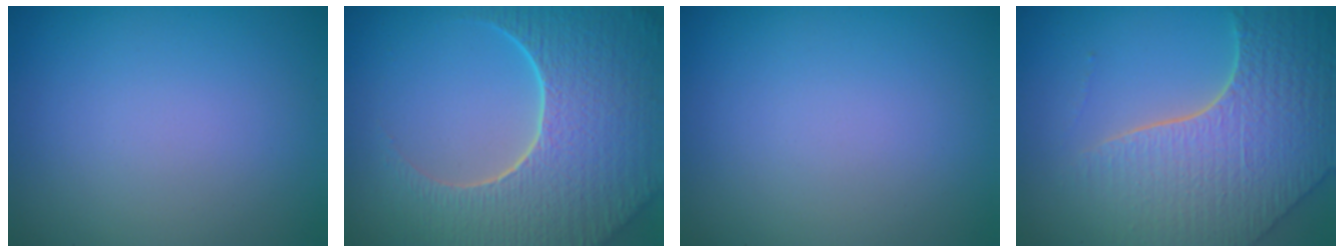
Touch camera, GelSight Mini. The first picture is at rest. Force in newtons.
{"total": 9.1, "press": 6.5, "slide": 6.3}
{"total": 0.0}
{"total": 7.9, "press": 5.7, "slide": 5.5}